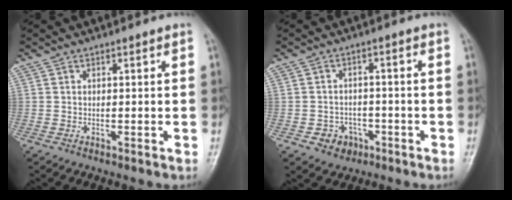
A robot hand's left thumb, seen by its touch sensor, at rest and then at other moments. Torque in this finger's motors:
{"motor_torque": [-0.03, 0.04, -0.04, 0.08, 0.00]}